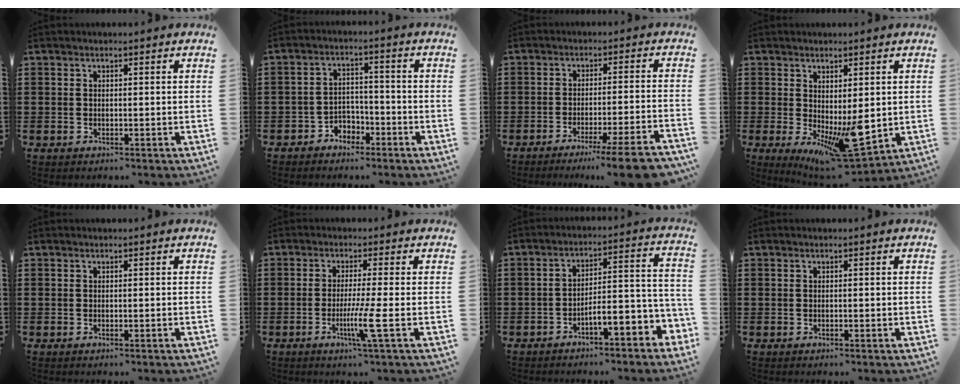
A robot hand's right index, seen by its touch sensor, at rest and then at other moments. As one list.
[{"total": 3.2, "force": [-2.6, 1.8, 0.5], "torque": [-0.018, 0.007, -0.055]}, {"total": 6.7, "force": [-5.0, -0.9, 4.3], "torque": [-0.065, -0.017, -0.093]}, {"total": 8.3, "force": [-0.8, 3.0, 7.7], "torque": [-0.115, -0.024, -0.003]}, {"total": 0.0}, {"total": 6.2, "force": [-1.9, -0.8, 5.8], "torque": [-0.104, -0.025, -0.035]}, {"total": 4.8, "force": [-3.2, 0.9, 3.4], "torque": [-0.065, -0.022, -0.068]}, {"total": 0.0}]